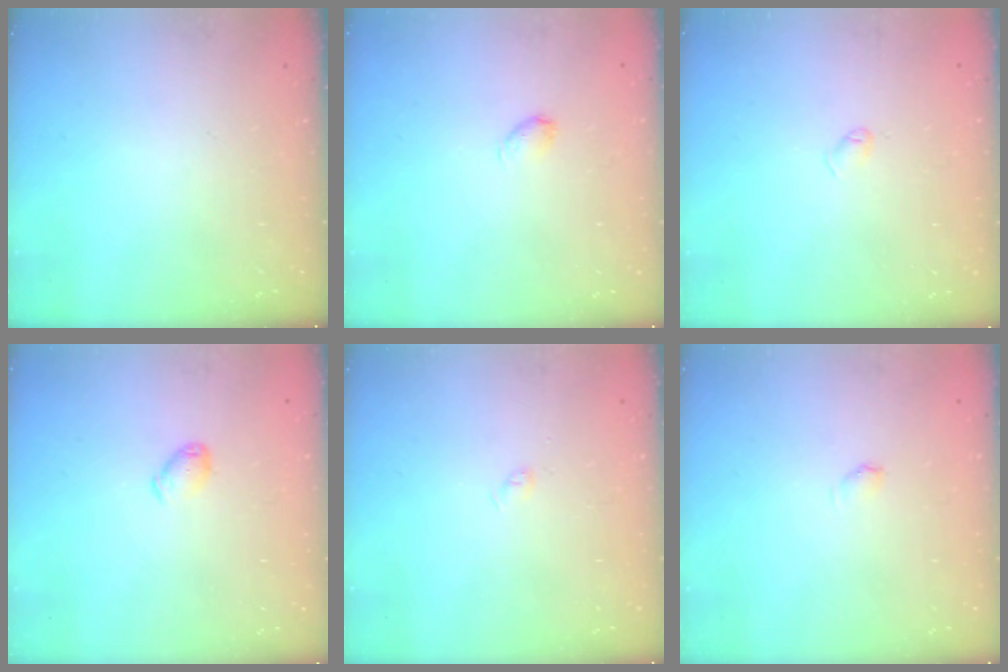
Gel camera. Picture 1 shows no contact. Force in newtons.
{"total": 3.1, "press": 3.0, "slide": 0.6}
{"total": 3.1, "press": 3.0, "slide": 0.4}
{"total": 5.1, "press": 5.0, "slide": 0.8}
{"total": 2.4, "press": 2.3, "slide": 0.3}
{"total": 3.4, "press": 3.3, "slide": 0.7}